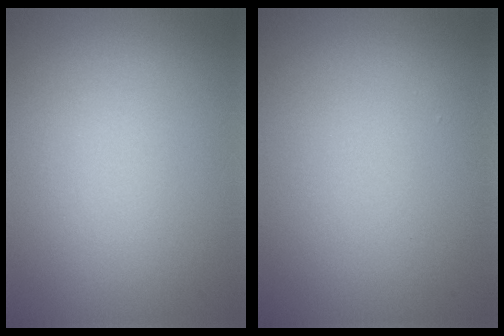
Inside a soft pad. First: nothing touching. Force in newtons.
{"total": 0.0}